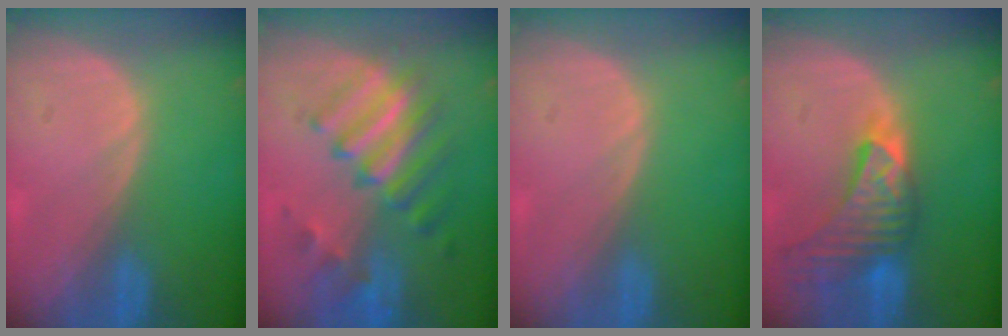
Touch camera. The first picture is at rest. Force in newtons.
{"total": 9.6, "press": 8.4, "slide": 4.7}
{"total": 0.0}
{"total": 9.1, "press": 8.2, "slide": 3.8}